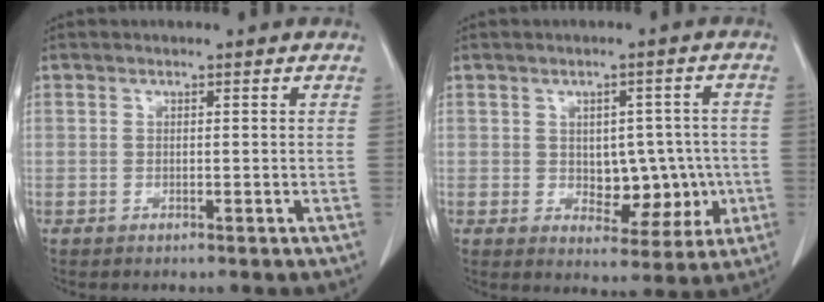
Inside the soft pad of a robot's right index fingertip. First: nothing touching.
{"total": 6.8, "force": [-0.4, 4.2, 5.3], "torque": [-0.058, 0.009, 0.007]}